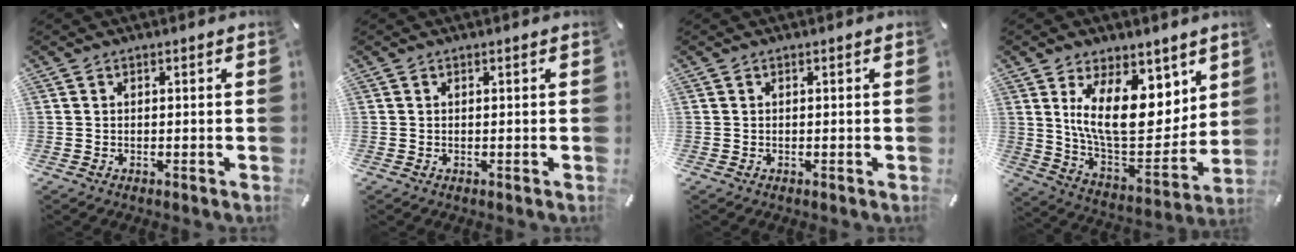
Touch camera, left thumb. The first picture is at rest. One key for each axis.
{"total": 0.0}
{"total": 0.0}
{"total": 17.5, "fx": 7.1, "fy": 10.0, "fz": 12.5, "tx": -0.208, "ty": -0.057, "tz": 0.129}